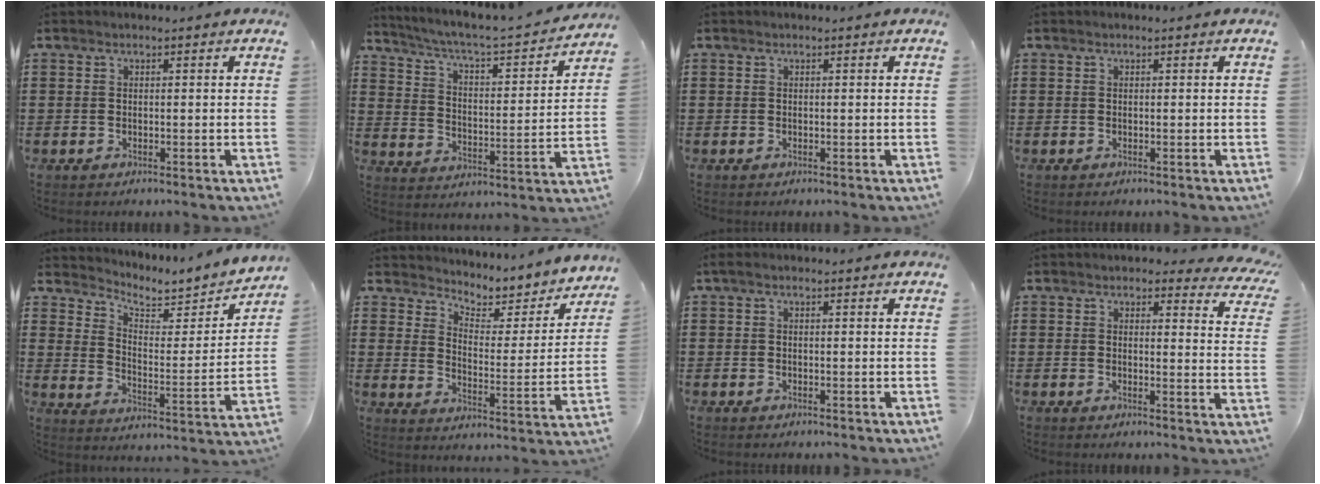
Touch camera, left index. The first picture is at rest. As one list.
[{"total": 3.5, "force": [2.9, 0.3, 1.8], "torque": [-0.056, -0.035, 0.037]}, {"total": 0.0}, {"total": 0.0}, {"total": 4.2, "force": [3.9, 1.3, 0.9], "torque": [-0.046, -0.032, 0.062]}, {"total": 4.0, "force": [3.8, 1.0, 0.9], "torque": [-0.037, -0.039, 0.055]}, {"total": 0.9, "force": [0.3, 0.2, 0.8], "torque": [-0.016, 0.002, 0.005]}, {"total": 3.3, "force": [3.0, 0.8, 1.3], "torque": [-0.022, -0.013, 0.051]}]